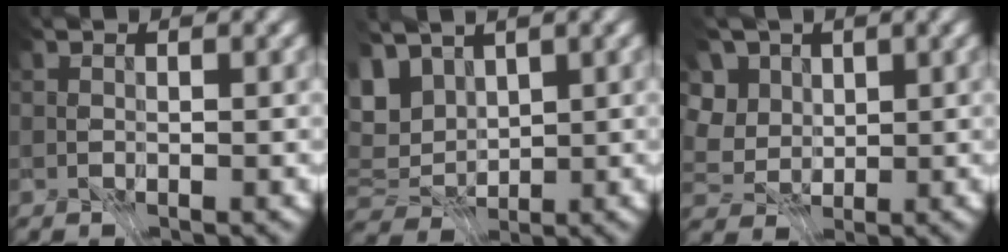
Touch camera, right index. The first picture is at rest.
{"total": 4.1, "force": [1.1, 1.6, 3.6], "torque": [-0.086, 0.004, 0.038]}
{"total": 4.8, "force": [1.6, 3.9, 2.1], "torque": [-0.064, 0.002, 0.029]}